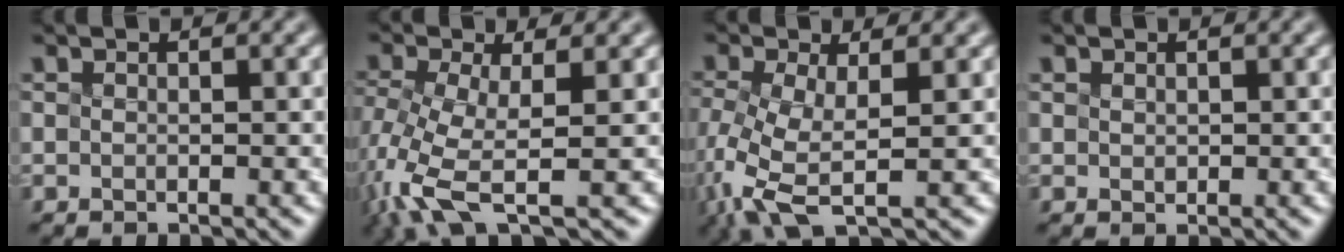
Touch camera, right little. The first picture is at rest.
{"total": 5.2, "force": [-4.0, 0.3, 3.4], "torque": [-0.110, -0.026, -0.052]}
{"total": 4.3, "force": [-3.1, 0.3, 3.0], "torque": [-0.100, -0.024, -0.033]}
{"total": 1.6, "force": [-0.5, -1.0, -1.2], "torque": [0.002, -0.015, 0.025]}